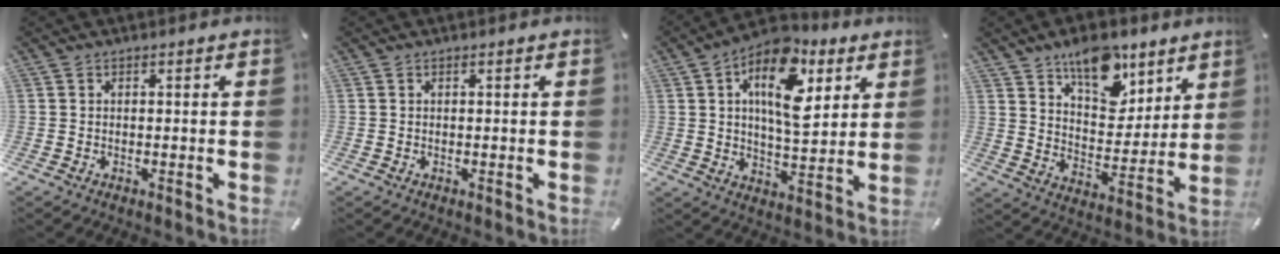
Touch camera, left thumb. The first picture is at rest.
{"total": 0.0}
{"total": 16.0, "force": [7.1, 8.3, 11.7], "torque": [-0.179, -0.019, 0.122]}
{"total": 14.5, "force": [10.3, 8.0, 6.2], "torque": [-0.079, -0.072, 0.186]}